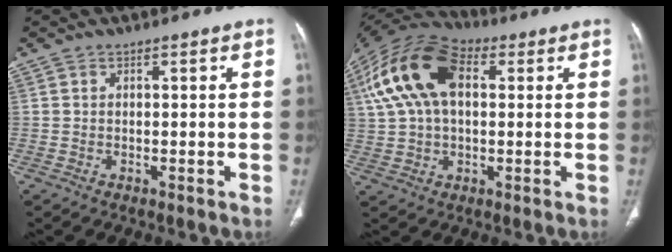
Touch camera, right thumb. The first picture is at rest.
{"total": 17.7, "force": [4.3, 10.4, 13.7], "torque": [-0.266, 0.028, 0.071]}